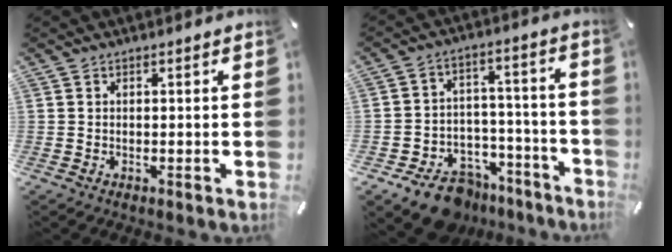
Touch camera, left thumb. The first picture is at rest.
{"total": 11.5, "force": [-8.5, 6.7, 3.7], "torque": [-0.046, 0.068, -0.144]}